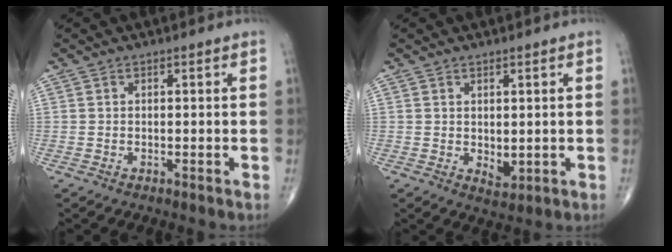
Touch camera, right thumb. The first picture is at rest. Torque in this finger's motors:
{"motor_torque": [0.39, 0.35, -0.06, -0.25, 0.00]}